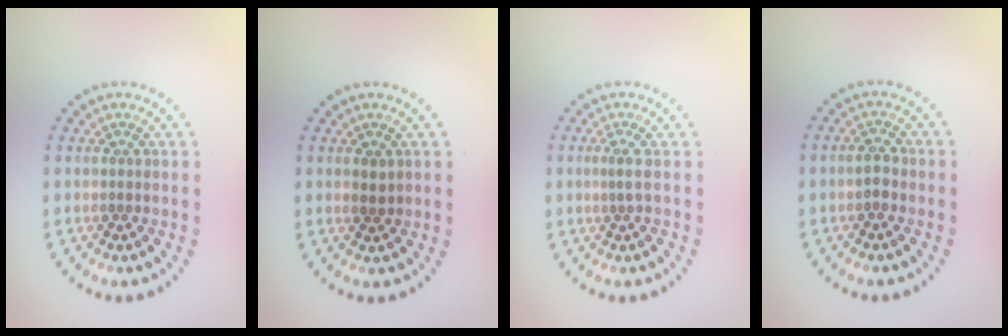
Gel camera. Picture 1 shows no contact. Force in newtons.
{"total": 1.2, "press": 1.2, "slide": 0.1}
{"total": 0.9, "press": 0.3, "slide": 0.8}
{"total": 1.5, "press": 1.4, "slide": 0.2}